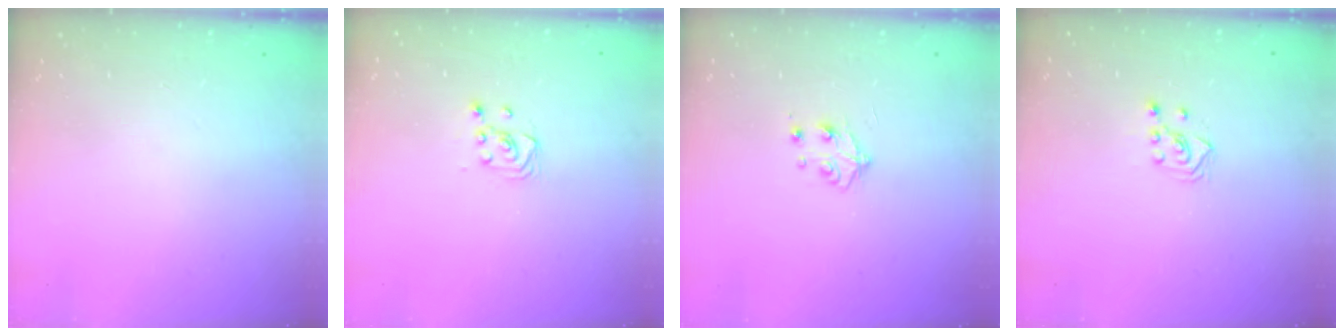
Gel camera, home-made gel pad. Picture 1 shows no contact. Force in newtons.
{"total": 2.6, "press": 2.4, "slide": 1.0}
{"total": 4.9, "press": 4.9, "slide": 0.7}
{"total": 3.7, "press": 3.7, "slide": 0.7}